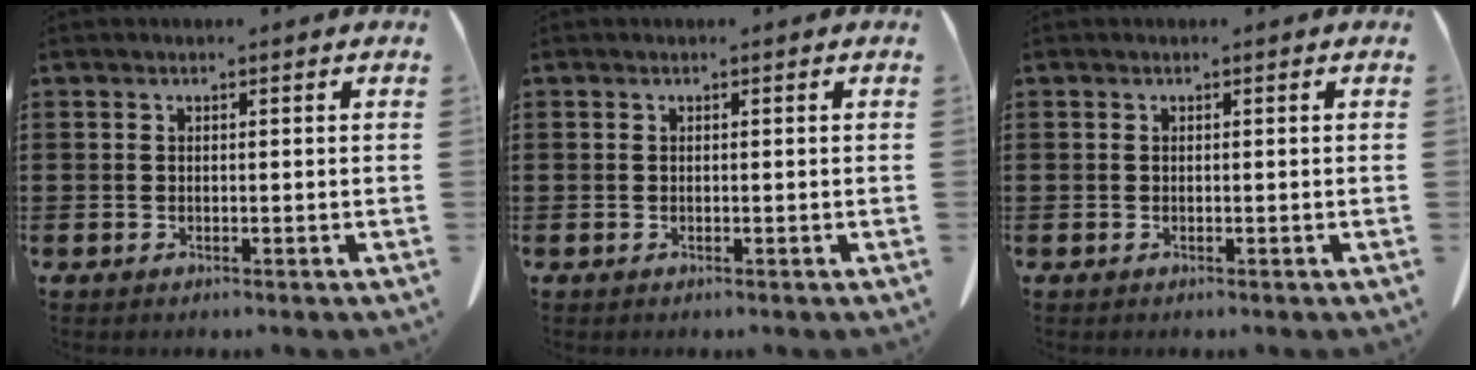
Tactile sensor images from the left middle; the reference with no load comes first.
{"total": 0.0}
{"total": 0.0}